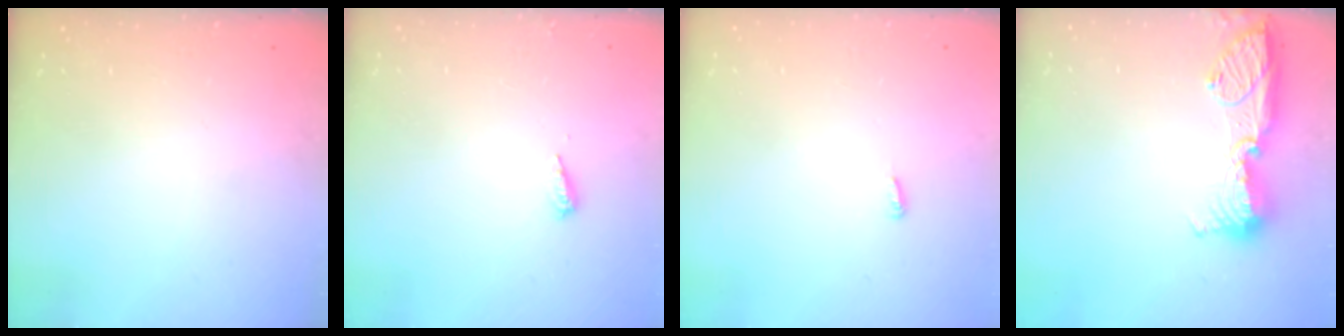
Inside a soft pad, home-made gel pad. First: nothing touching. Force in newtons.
{"total": 3.6, "press": 3.6, "slide": 0.3}
{"total": 2.6, "press": 2.6, "slide": 0.2}
{"total": 14.9, "press": 13.8, "slide": 5.6}